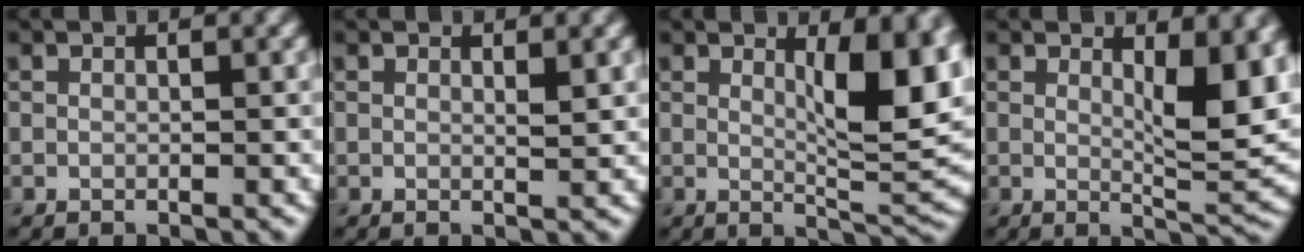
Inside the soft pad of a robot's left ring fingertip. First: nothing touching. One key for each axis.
{"total": 1.0, "fx": 0.5, "fy": 0.2, "fz": 0.9, "tx": -0.011, "ty": -0.003, "tz": 0.007}
{"total": 7.9, "fx": 2.0, "fy": 2.1, "fz": 7.3, "tx": -0.099, "ty": -0.009, "tz": 0.036}
{"total": 5.9, "fx": 1.5, "fy": 1.6, "fz": 5.5, "tx": -0.074, "ty": -0.012, "tz": 0.027}